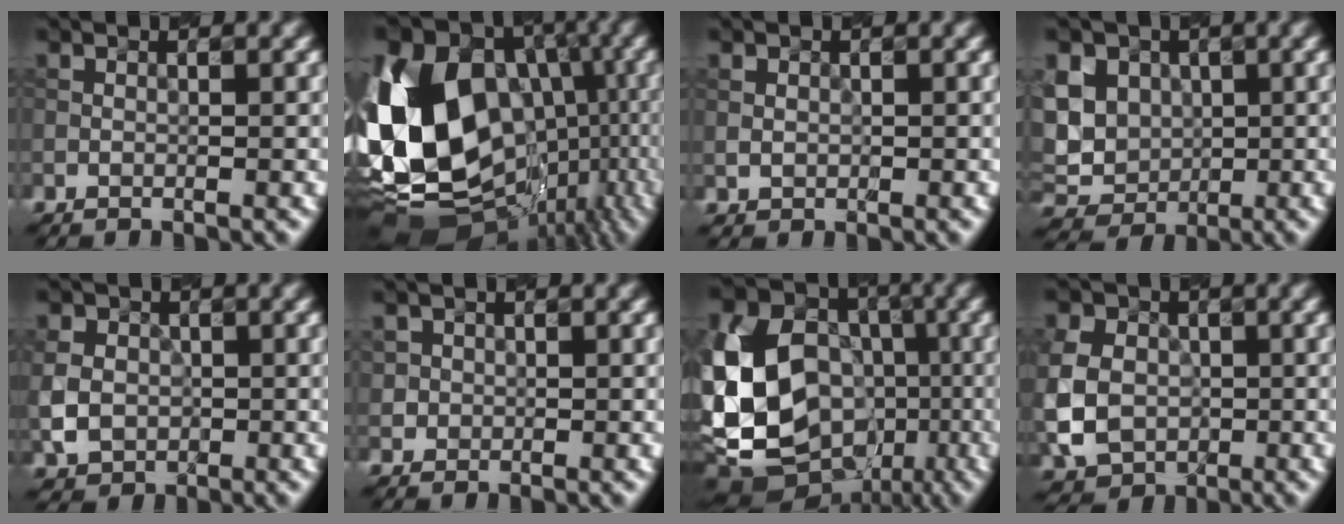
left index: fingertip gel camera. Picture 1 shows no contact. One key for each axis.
{"total": 19.6, "fx": -0.6, "fy": 15.5, "fz": 12.0, "tx": -0.237, "ty": -0.007, "tz": 0.001}
{"total": 1.0, "fx": 0.3, "fy": 0.9, "fz": 0.4, "tx": -0.007, "ty": -0.002, "tz": 0.007}
{"total": 8.6, "fx": 1.6, "fy": 7.2, "fz": 4.5, "tx": -0.084, "ty": 0.022, "tz": 0.010}
{"total": 4.4, "fx": -0.1, "fy": 3.8, "fz": 2.2, "tx": -0.049, "ty": -0.002, "tz": -0.009}
{"total": 1.3, "fx": 0.2, "fy": 1.3, "fz": 0.1, "tx": 0.002, "ty": -0.004, "tz": 0.018}
{"total": 15.9, "fx": -2.9, "fy": 12.9, "fz": 8.8, "tx": -0.204, "ty": 0.003, "tz": -0.056}
{"total": 9.5, "fx": -0.3, "fy": 8.0, "fz": 5.1, "tx": -0.116, "ty": -0.006, "tz": -0.025}